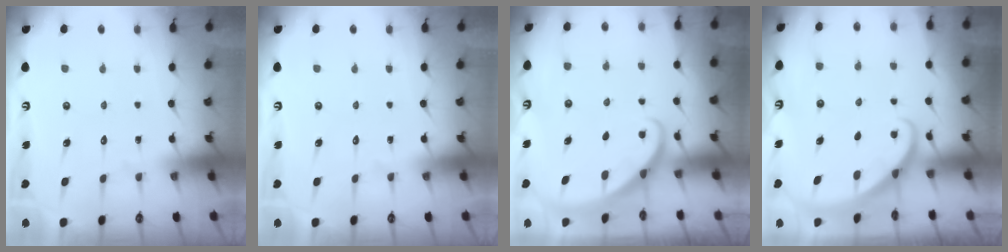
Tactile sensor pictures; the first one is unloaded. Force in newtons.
{"total": 0.0}
{"total": 1.9, "press": 1.9, "slide": 0.1}
{"total": 2.0, "press": 2.0, "slide": 0.1}